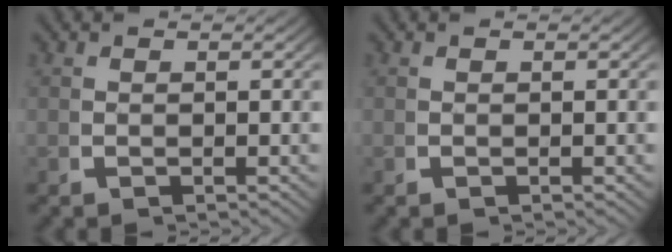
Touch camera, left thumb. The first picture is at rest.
{"total": 0.0}